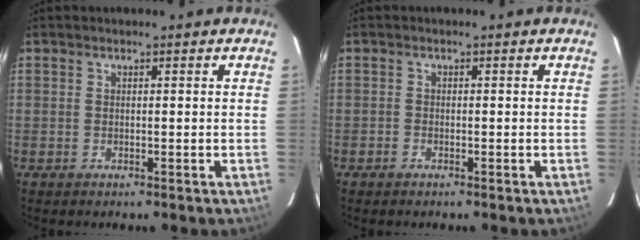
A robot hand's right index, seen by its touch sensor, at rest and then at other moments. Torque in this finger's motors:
{"motor_torque": [0.21, -0.11, 0.03, 0.00]}